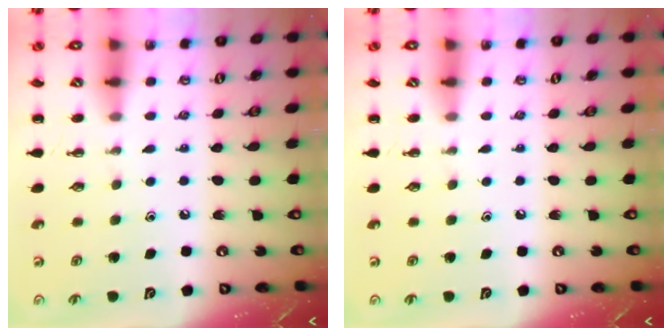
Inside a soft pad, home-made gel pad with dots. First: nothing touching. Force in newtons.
{"total": 0.0}